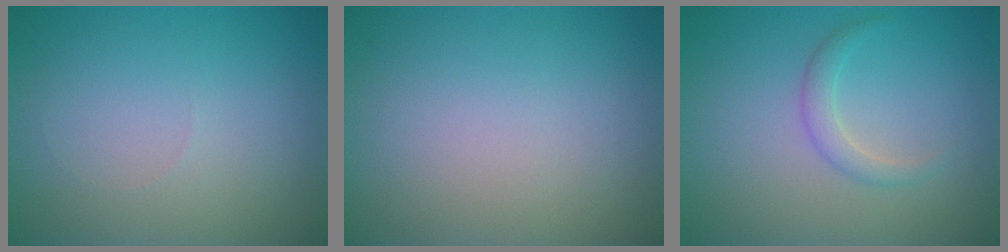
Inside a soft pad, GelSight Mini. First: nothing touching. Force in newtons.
{"total": 0.0}
{"total": 1.6, "press": 1.6, "slide": 0.1}